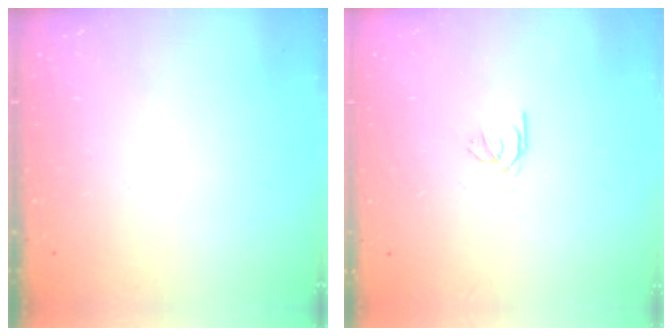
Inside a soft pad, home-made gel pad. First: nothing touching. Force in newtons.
{"total": 0.7, "press": 0.6, "slide": 0.4}